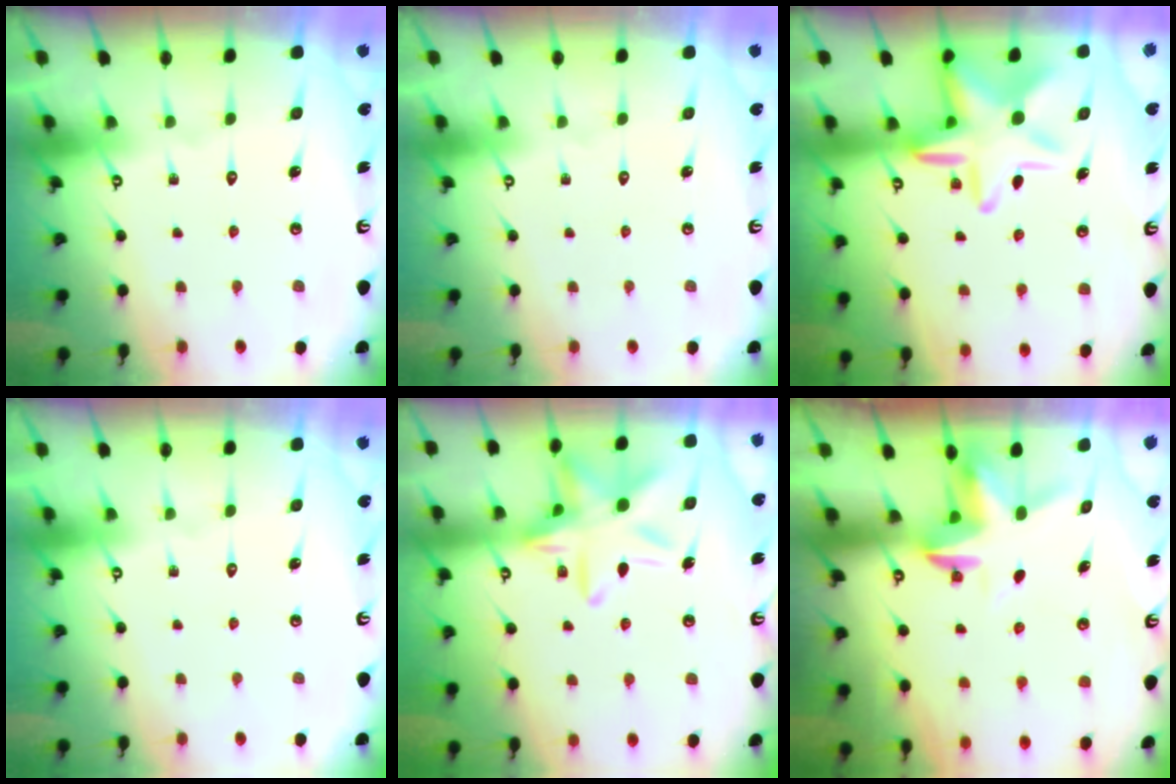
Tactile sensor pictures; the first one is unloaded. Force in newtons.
{"total": 0.0}
{"total": 13.9, "press": 13.8, "slide": 1.3}
{"total": 0.0}
{"total": 15.7, "press": 15.7, "slide": 1.2}
{"total": 3.4, "press": 3.4, "slide": 0.2}